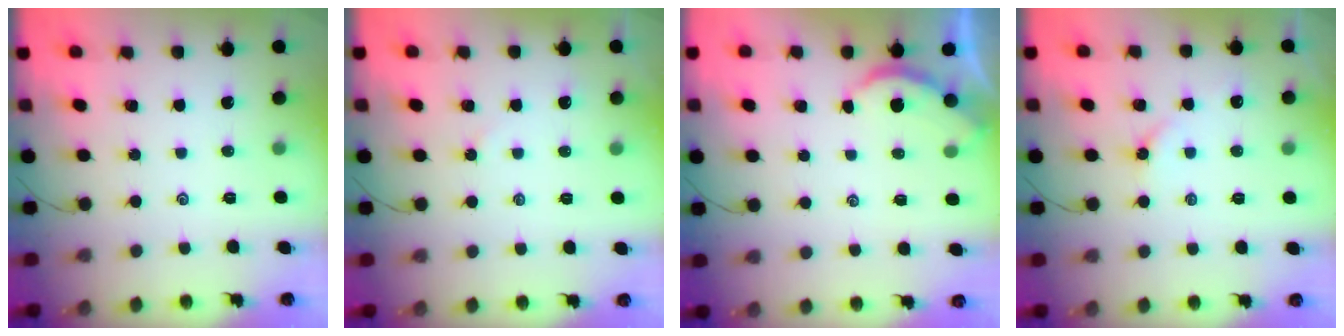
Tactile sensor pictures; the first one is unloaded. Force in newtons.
{"total": 3.0, "press": 2.9, "slide": 0.3}
{"total": 2.0, "press": 2.0, "slide": 0.2}
{"total": 3.8, "press": 3.7, "slide": 0.5}